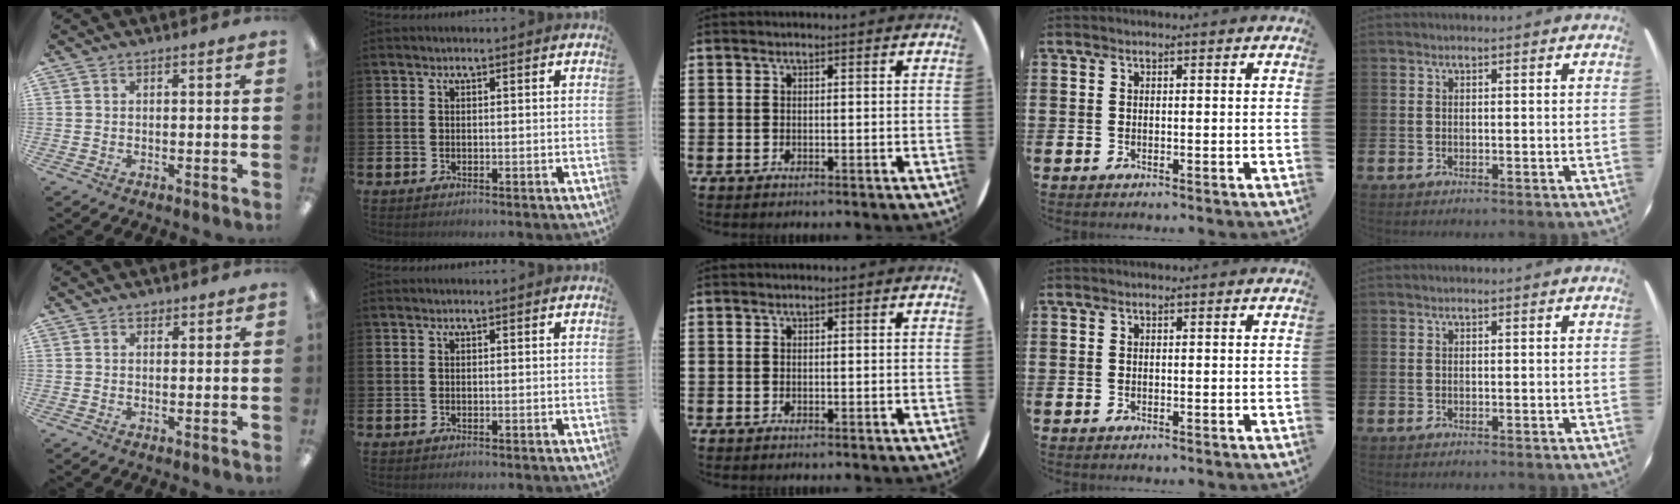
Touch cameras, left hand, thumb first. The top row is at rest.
{"thumb": {"total": 1.2, "force": [0.9, 0.8, 0.3], "torque": [0.003, -0.002, 0.014]}}